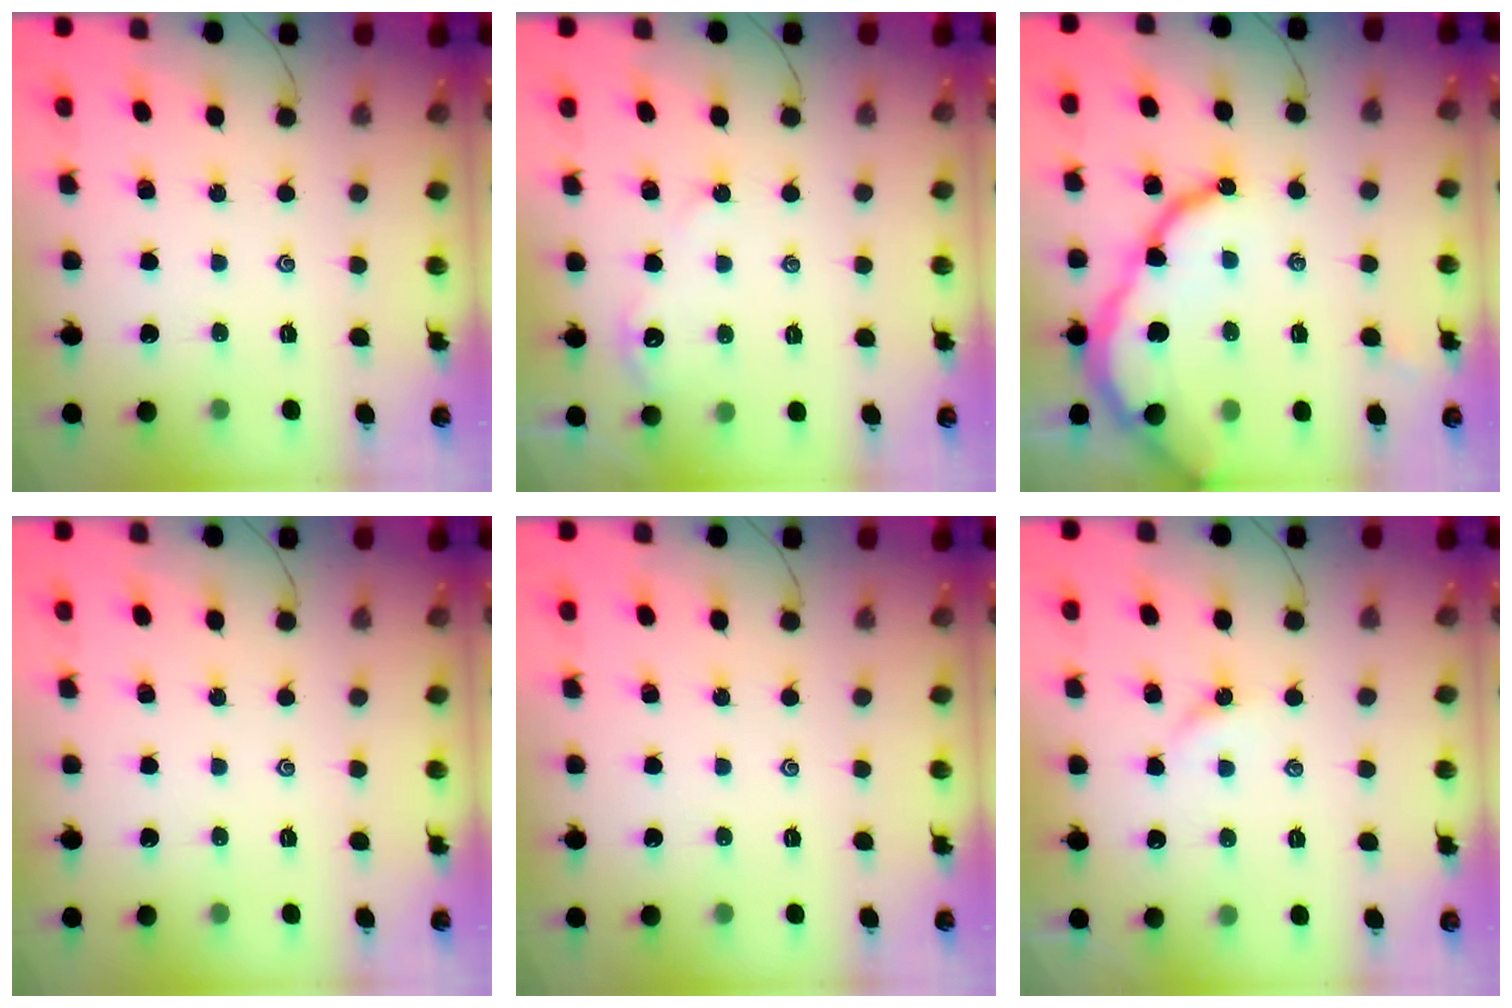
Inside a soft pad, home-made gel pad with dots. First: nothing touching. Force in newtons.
{"total": 3.4, "press": 3.4, "slide": 0.4}
{"total": 13.8, "press": 13.7, "slide": 1.4}
{"total": 0.0}
{"total": 0.0}
{"total": 3.0, "press": 2.9, "slide": 0.4}